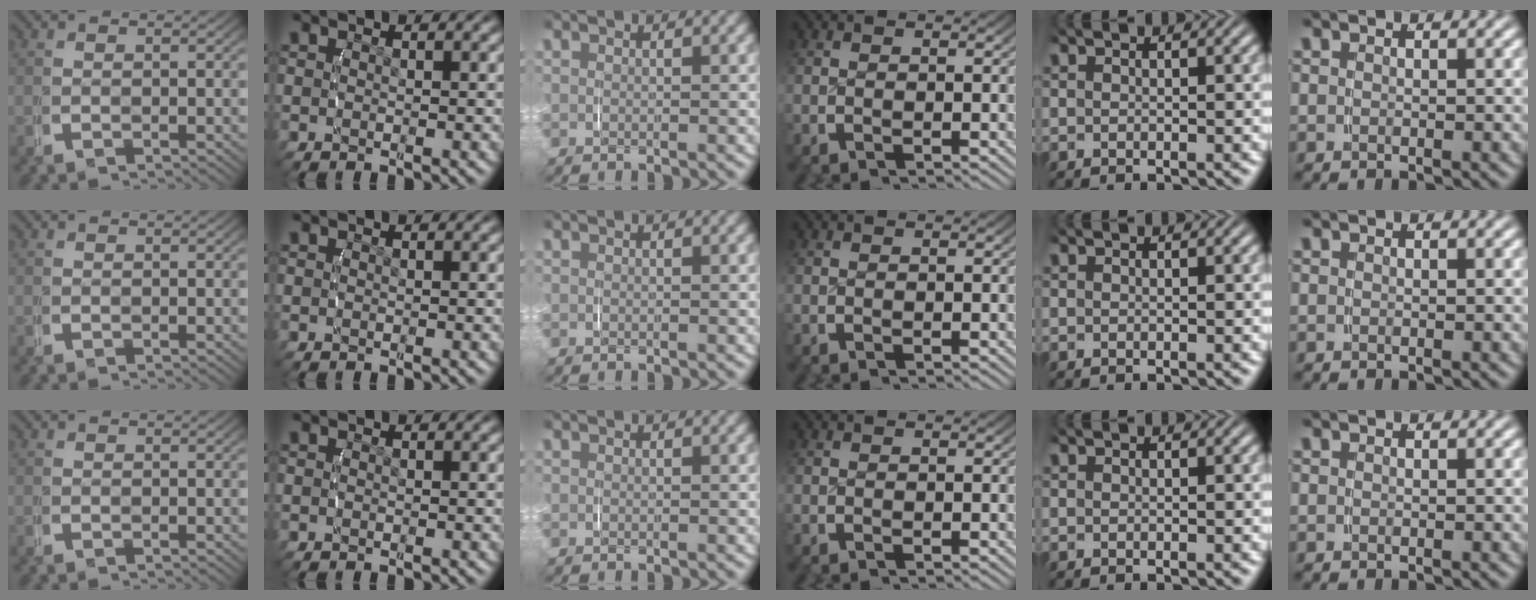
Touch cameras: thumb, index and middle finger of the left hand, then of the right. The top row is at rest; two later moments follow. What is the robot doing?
{"motion": "grasp_and_lifting", "object": "router"}